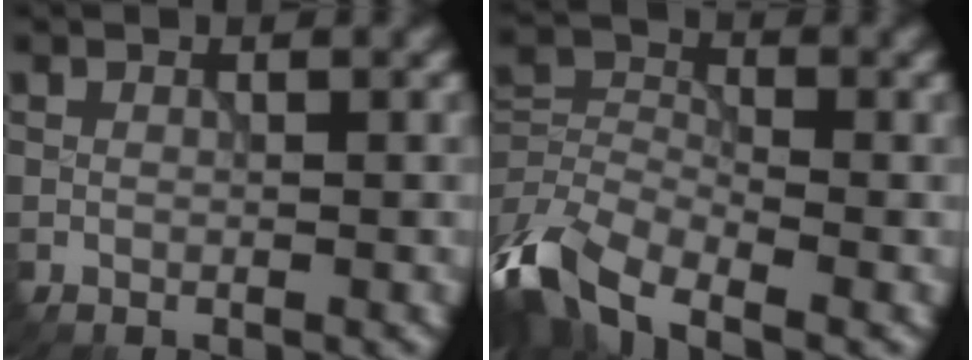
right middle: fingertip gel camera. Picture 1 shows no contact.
{"total": 9.2, "force": [-5.0, 4.4, 6.4], "torque": [-0.132, -0.011, -0.110]}